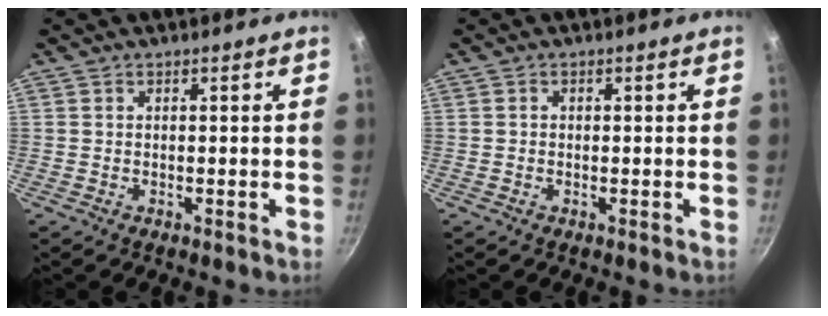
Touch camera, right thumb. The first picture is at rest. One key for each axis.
{"total": 0.5, "fx": -0.1, "fy": 0.5, "fz": 0.2, "tx": -0.002, "ty": 0.003, "tz": -0.002}